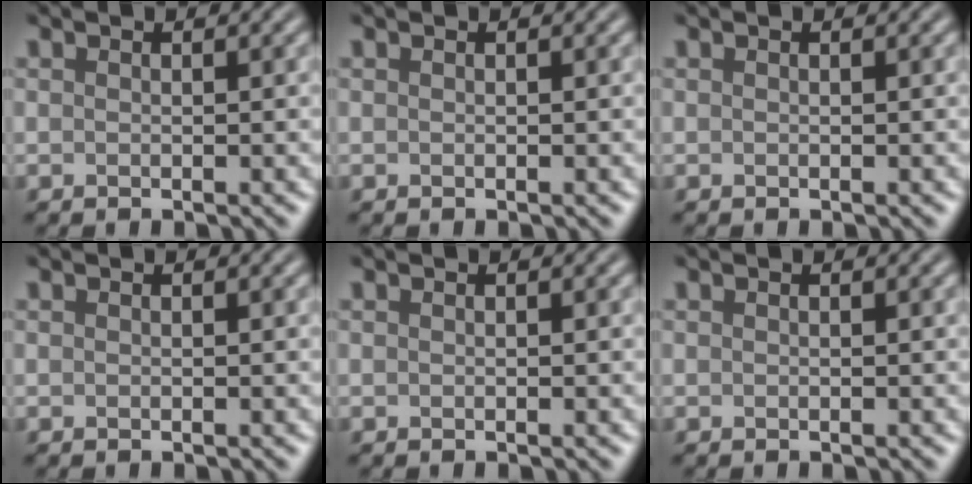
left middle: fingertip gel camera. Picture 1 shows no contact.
{"total": 0.0}
{"total": 0.0}
{"total": 0.0}
{"total": 0.0}
{"total": 0.0}